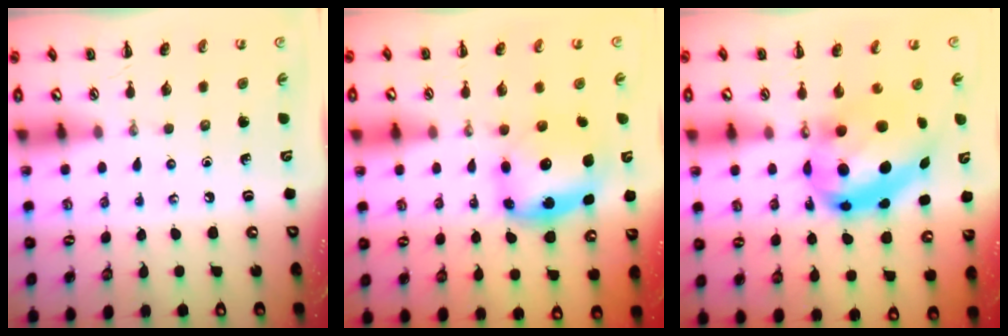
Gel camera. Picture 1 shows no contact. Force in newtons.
{"total": 5.8, "press": 5.7, "slide": 1.2}
{"total": 15.7, "press": 15.2, "slide": 3.8}